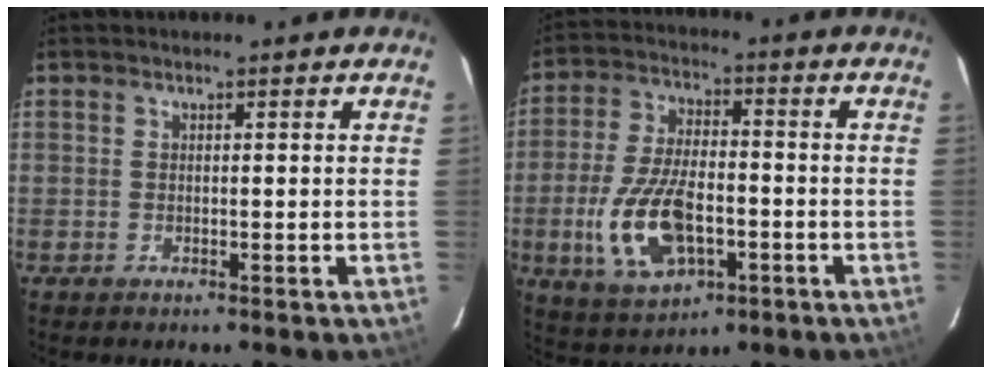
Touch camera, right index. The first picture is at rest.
{"total": 14.3, "force": [-4.2, 7.0, 11.7], "torque": [-0.249, -0.005, -0.068]}